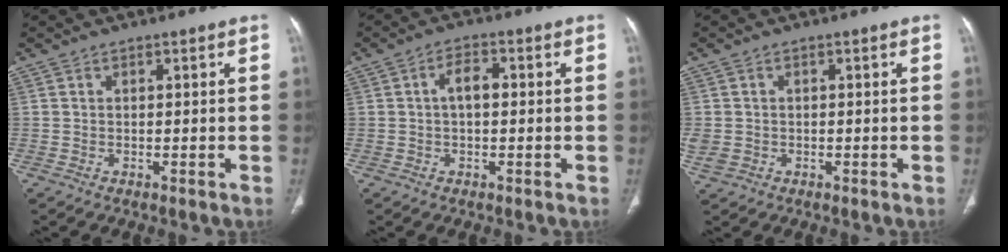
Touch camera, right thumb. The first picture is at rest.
{"total": 3.7, "force": [0.2, 1.9, 3.1], "torque": [-0.051, 0.010, -0.001]}
{"total": 3.0, "force": [-0.5, 2.6, 1.5], "torque": [-0.037, 0.002, -0.002]}